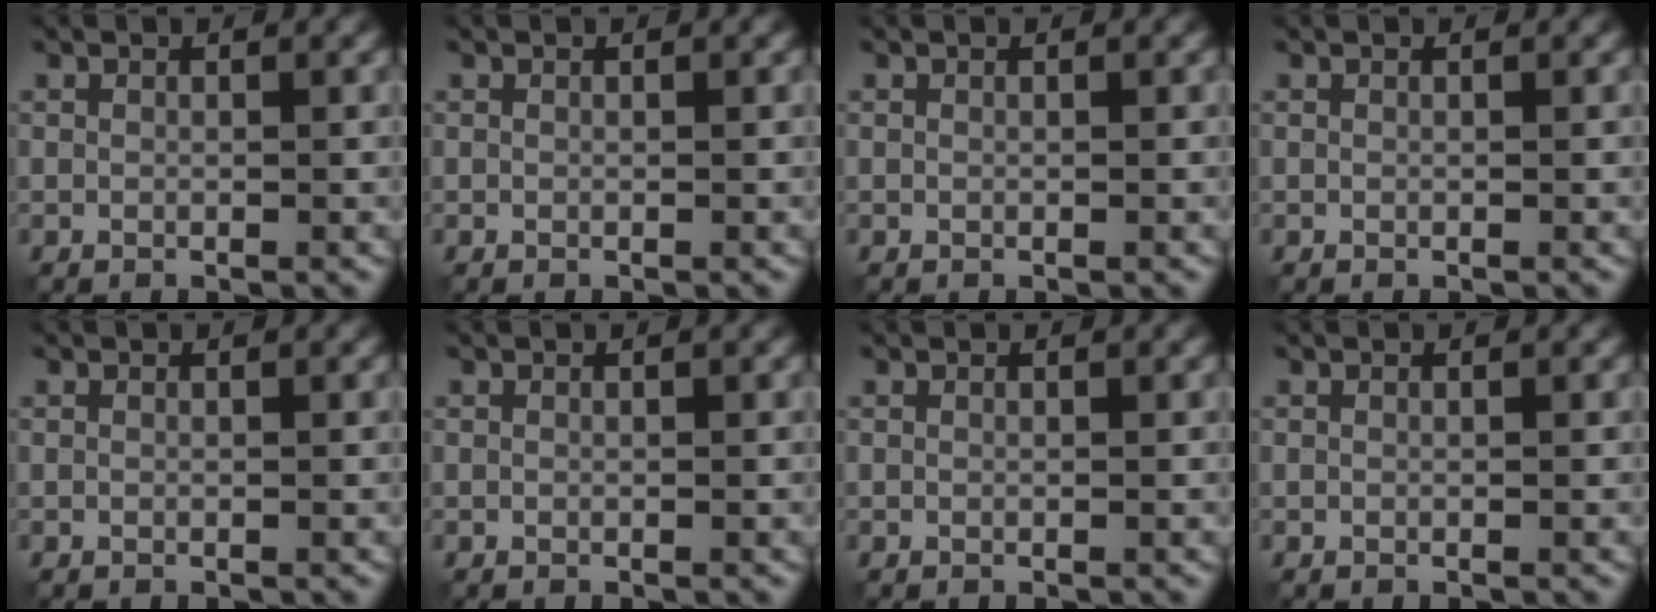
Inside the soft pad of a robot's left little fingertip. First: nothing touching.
{"total": 0.0}
{"total": 0.0}
{"total": 0.0}
{"total": 0.0}
{"total": 0.0}
{"total": 0.0}
{"total": 0.0}